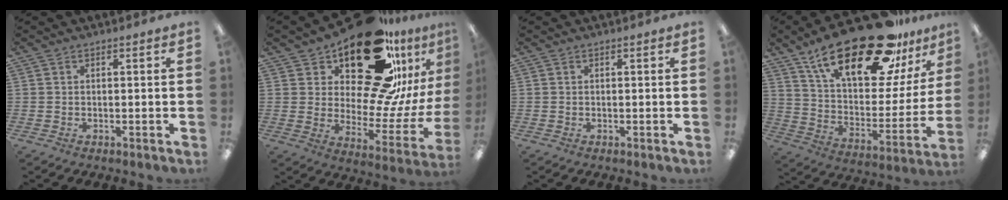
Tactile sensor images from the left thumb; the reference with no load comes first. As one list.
[{"total": 29.7, "force": [19.3, 12.6, 18.7], "torque": [-0.260, -0.134, 0.339]}, {"total": 0.0}, {"total": 29.4, "force": [20.1, 10.5, 18.7], "torque": [-0.302, -0.122, 0.336]}]